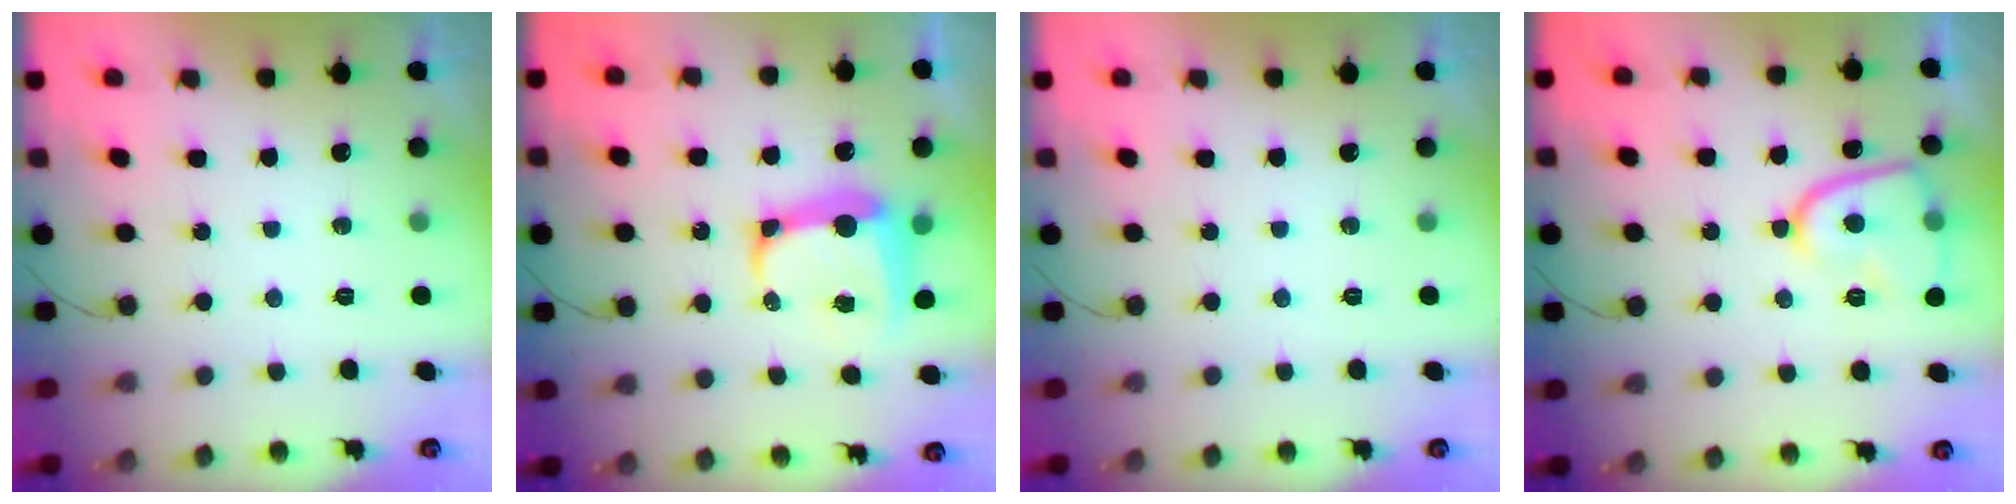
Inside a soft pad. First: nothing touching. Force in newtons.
{"total": 11.7, "press": 11.7, "slide": 1.0}
{"total": 0.0}
{"total": 12.3, "press": 12.2, "slide": 1.3}